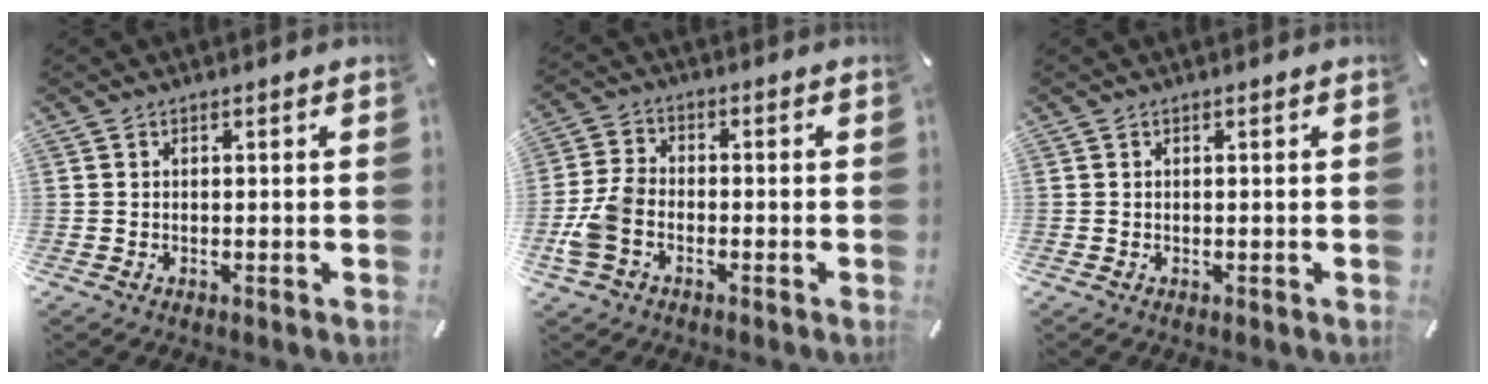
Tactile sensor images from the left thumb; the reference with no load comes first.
{"total": 7.5, "force": [-2.7, 4.9, 4.9], "torque": [-0.117, 0.009, -0.052]}
{"total": 0.0}